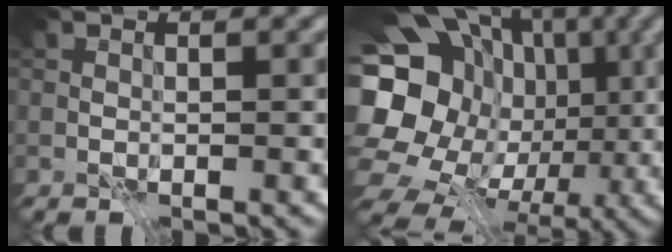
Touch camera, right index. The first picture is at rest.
{"total": 22.2, "force": [-0.3, 19.9, 9.9], "torque": [-0.212, 0.014, -0.026]}